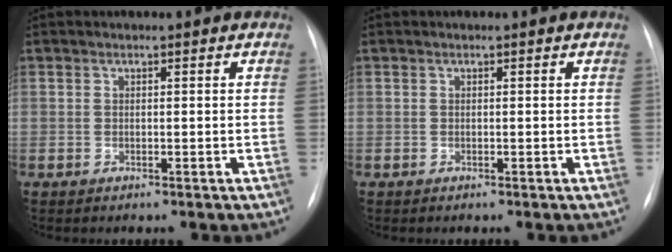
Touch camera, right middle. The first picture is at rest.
{"total": 0.0}